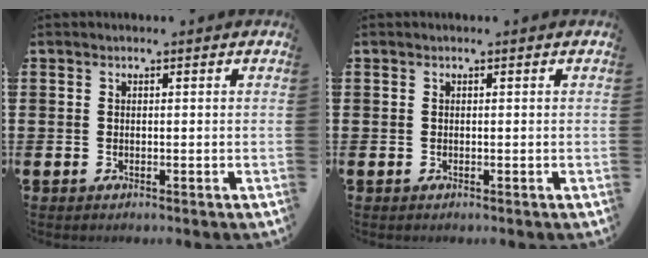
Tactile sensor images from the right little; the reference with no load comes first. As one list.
[{"total": 0.0}]